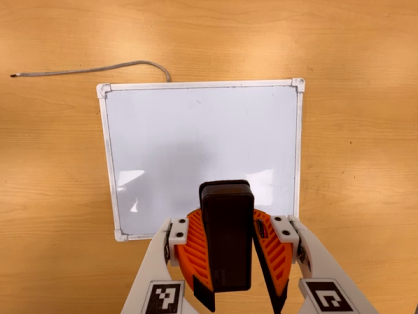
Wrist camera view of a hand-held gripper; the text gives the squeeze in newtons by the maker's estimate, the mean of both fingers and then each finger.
{"total": 11.0, "left": 10.5, "right": 11.5}